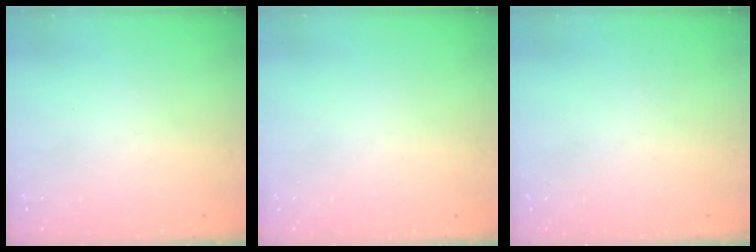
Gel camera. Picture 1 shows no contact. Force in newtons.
{"total": 0.0}
{"total": 0.0}